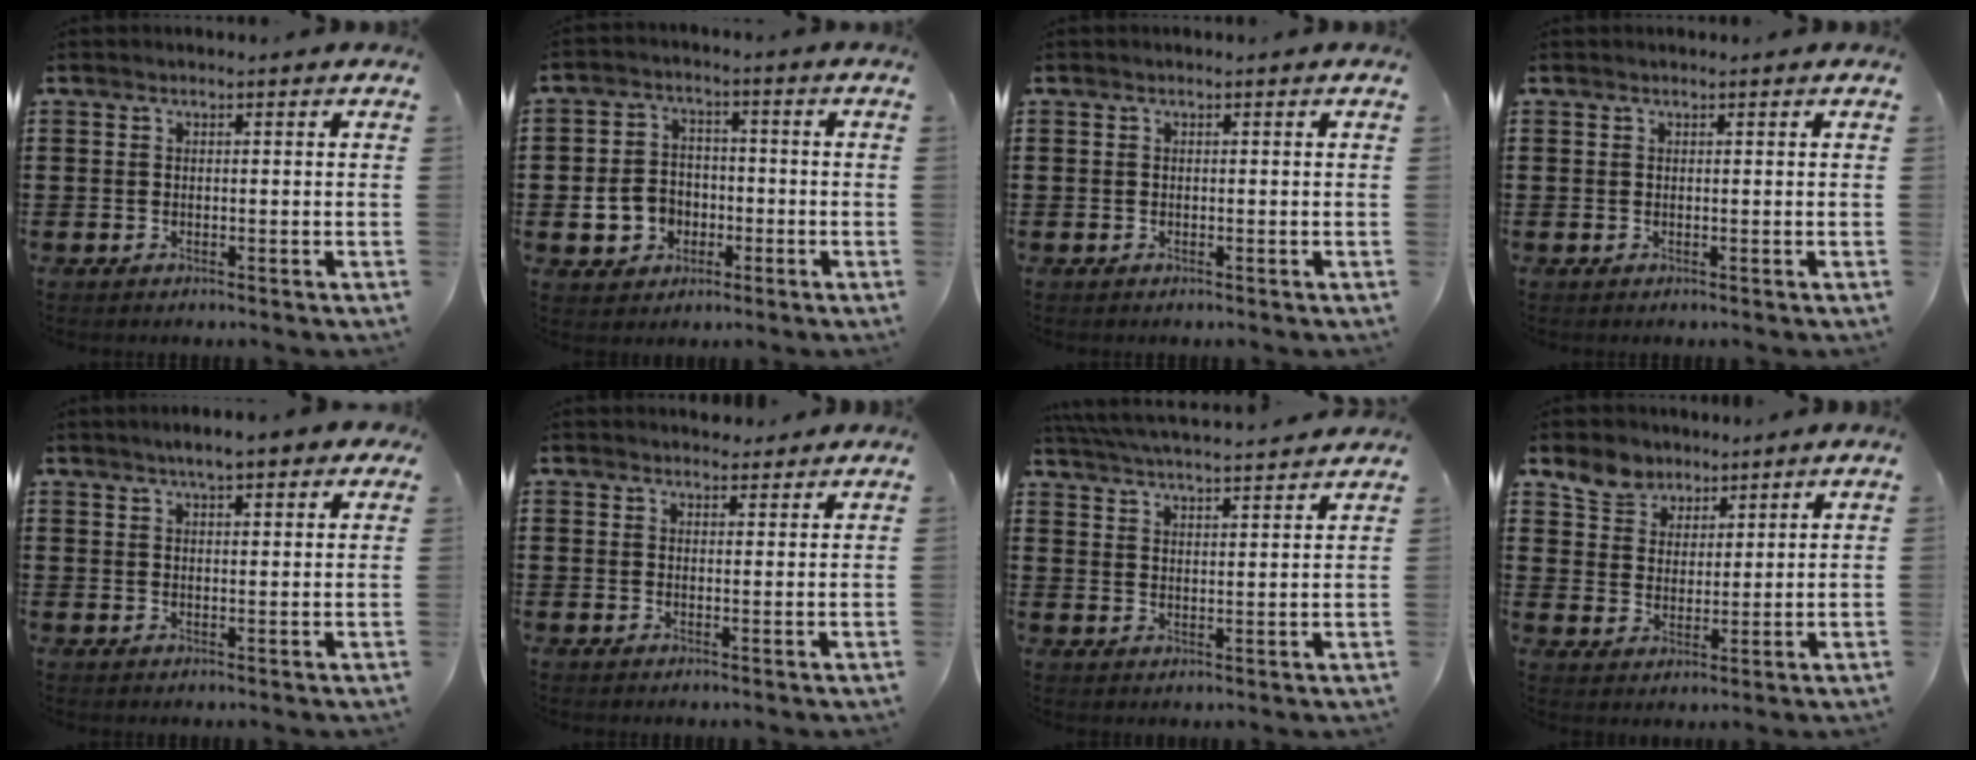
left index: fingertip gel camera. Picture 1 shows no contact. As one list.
[{"total": 6.2, "force": [-1.8, 5.1, 2.9], "torque": [-0.076, 0.010, -0.036]}, {"total": 0.0}, {"total": 0.0}, {"total": 3.8, "force": [2.8, 0.7, 2.4], "torque": [-0.046, 0.002, 0.047]}, {"total": 2.5, "force": [2.4, 0.7, 0.2], "torque": [-0.002, -0.005, 0.045]}, {"total": 5.0, "force": [4.9, -0.3, 1.1], "torque": [-0.042, -0.031, 0.085]}, {"total": 5.4, "force": [4.3, 3.2, 0.4], "torque": [-0.036, -0.003, 0.080]}]